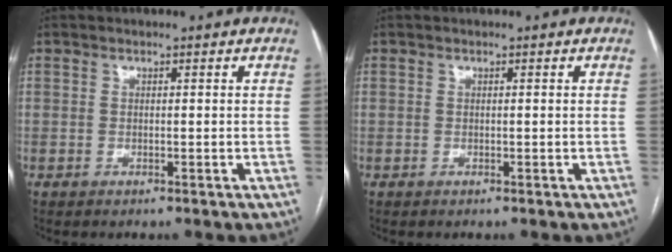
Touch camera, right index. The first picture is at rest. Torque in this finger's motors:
{"motor_torque": [0.02, 0.10, -0.03, 0.01]}